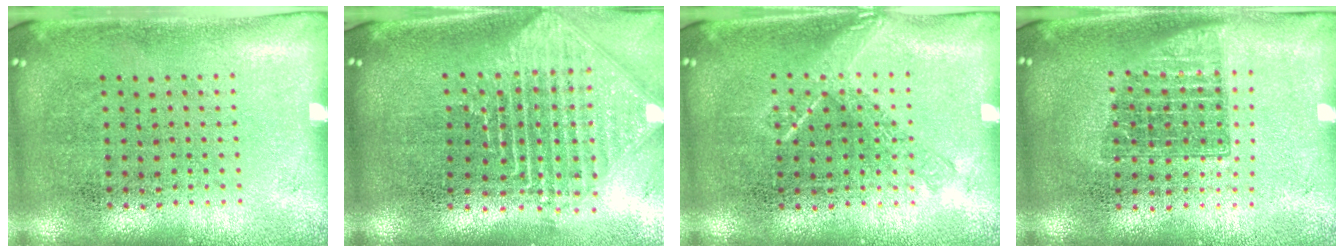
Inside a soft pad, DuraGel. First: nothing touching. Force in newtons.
{"total": 2.4, "press": 1.9, "slide": 1.5}
{"total": 1.9, "press": 1.9, "slide": 0.3}
{"total": 1.4, "press": 1.1, "slide": 0.8}